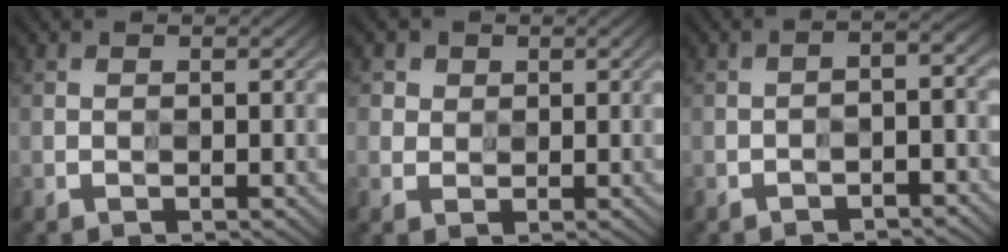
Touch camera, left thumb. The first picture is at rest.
{"total": 2.9, "force": [1.7, 2.4, 0.0], "torque": [-0.014, 0.000, 0.031]}
{"total": 5.7, "force": [-3.6, 1.6, 4.1], "torque": [-0.055, 0.001, -0.051]}